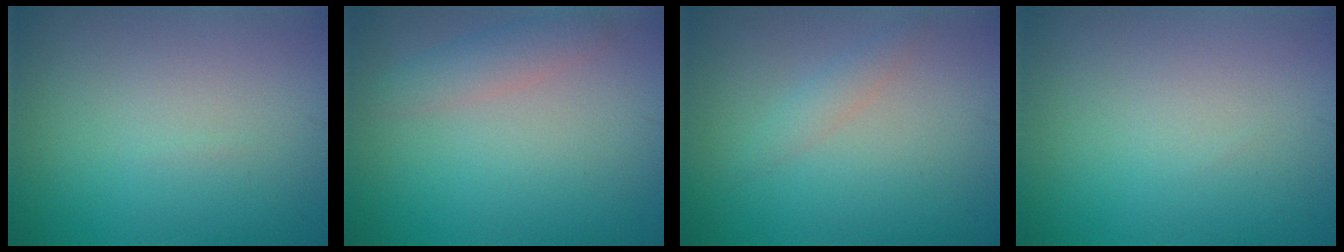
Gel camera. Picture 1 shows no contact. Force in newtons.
{"total": 2.1, "press": 2.1, "slide": 0.1}
{"total": 1.3, "press": 1.3, "slide": 0.1}
{"total": 0.0}